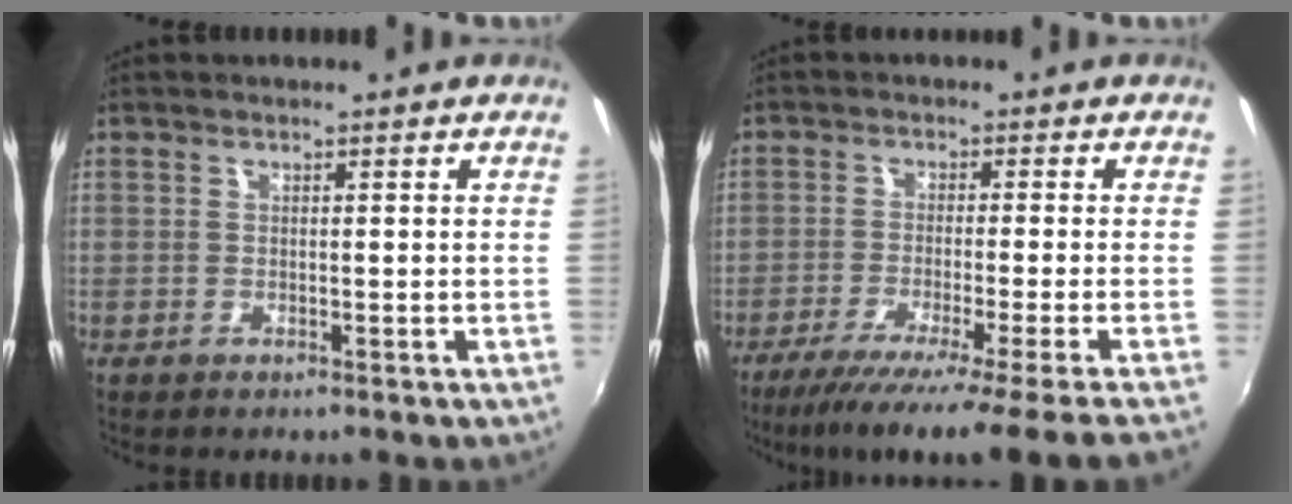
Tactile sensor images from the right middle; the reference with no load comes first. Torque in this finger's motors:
{"motor_torque": [1.09, -1.05, 0.16, 0.09]}